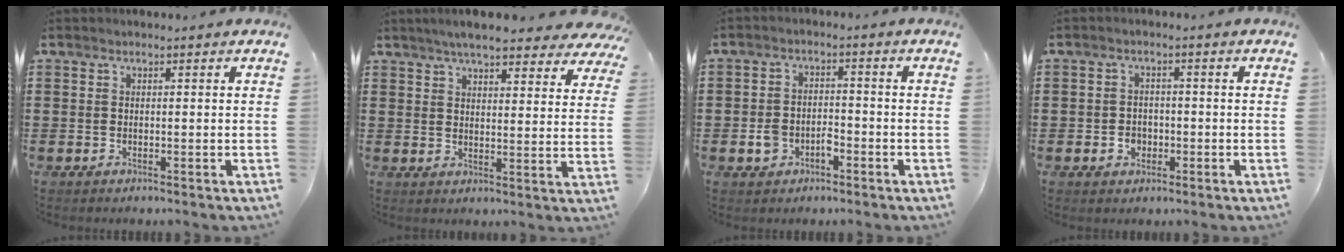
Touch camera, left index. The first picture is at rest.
{"total": 6.4, "force": [5.8, 0.4, 2.8], "torque": [-0.066, -0.017, 0.102]}
{"total": 3.3, "force": [-1.8, 2.1, 1.8], "torque": [-0.034, 0.006, -0.035]}
{"total": 2.3, "force": [-0.8, 1.9, 0.9], "torque": [-0.023, 0.002, -0.020]}